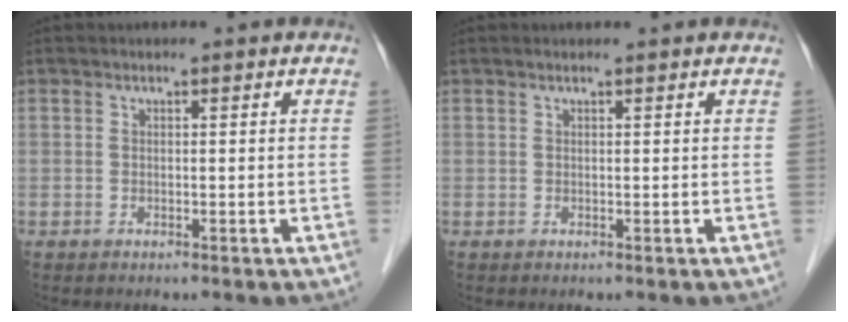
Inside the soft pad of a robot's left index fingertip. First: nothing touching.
{"total": 0.6, "force": [0.5, 0.0, 0.2], "torque": [-0.009, 0.009, 0.011]}